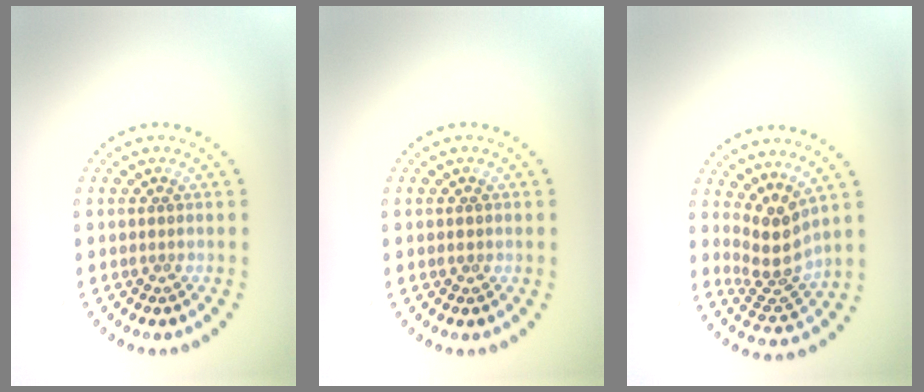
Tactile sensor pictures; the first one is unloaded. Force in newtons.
{"total": 0.5, "press": 0.5, "slide": 0.1}
{"total": 3.6, "press": 2.7, "slide": 2.4}